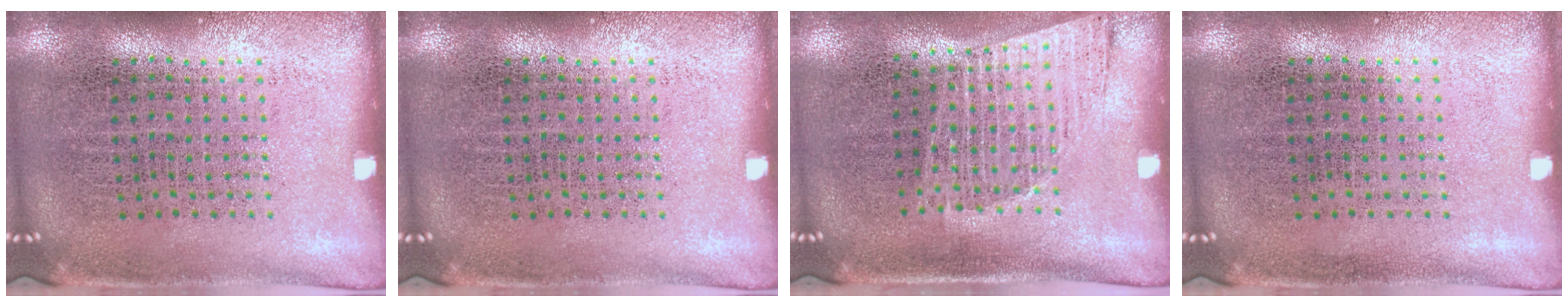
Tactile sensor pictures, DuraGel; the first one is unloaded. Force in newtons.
{"total": 0.0}
{"total": 1.0, "press": 1.0, "slide": 0.4}
{"total": 0.0}